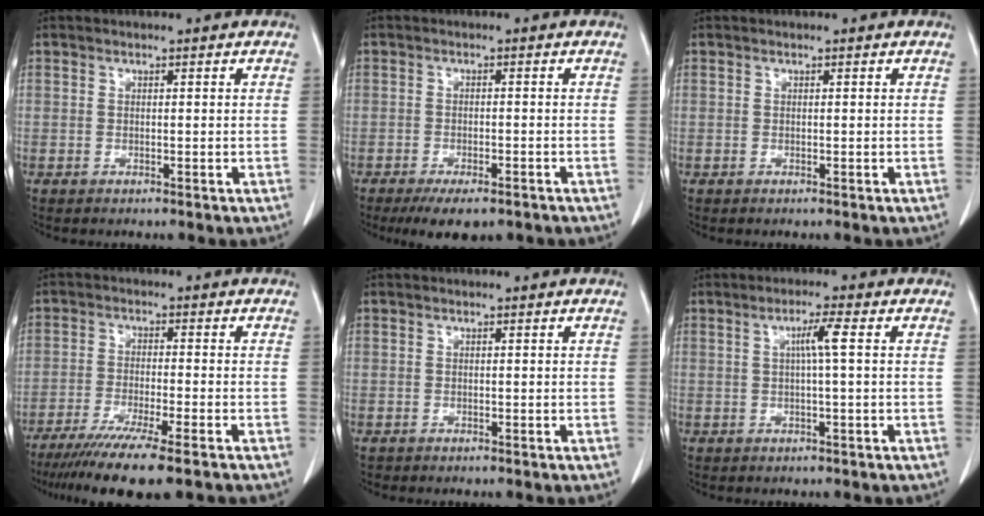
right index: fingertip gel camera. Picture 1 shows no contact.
{"total": 6.4, "force": [-4.7, 2.3, 3.7], "torque": [-0.049, -0.006, -0.069]}
{"total": 0.0}
{"total": 12.3, "force": [-9.3, 0.3, 8.0], "torque": [-0.127, -0.033, -0.146]}
{"total": 0.6, "force": [-0.3, 0.4, -0.1], "torque": [-0.002, 0.004, -0.008]}
{"total": 3.2, "force": [0.5, -0.5, 3.1], "torque": [-0.058, 0.003, 0.008]}